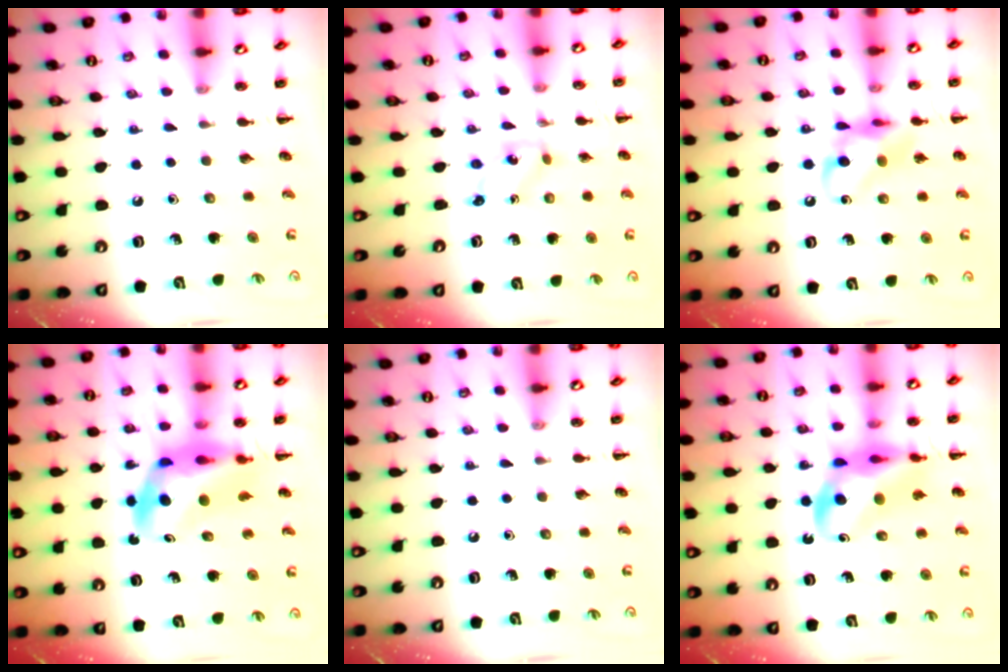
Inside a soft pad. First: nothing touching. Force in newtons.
{"total": 1.4, "press": 1.4, "slide": 0.3}
{"total": 13.1, "press": 12.9, "slide": 2.4}
{"total": 9.5, "press": 9.0, "slide": 3.2}
{"total": 0.0}
{"total": 12.6, "press": 12.0, "slide": 3.5}